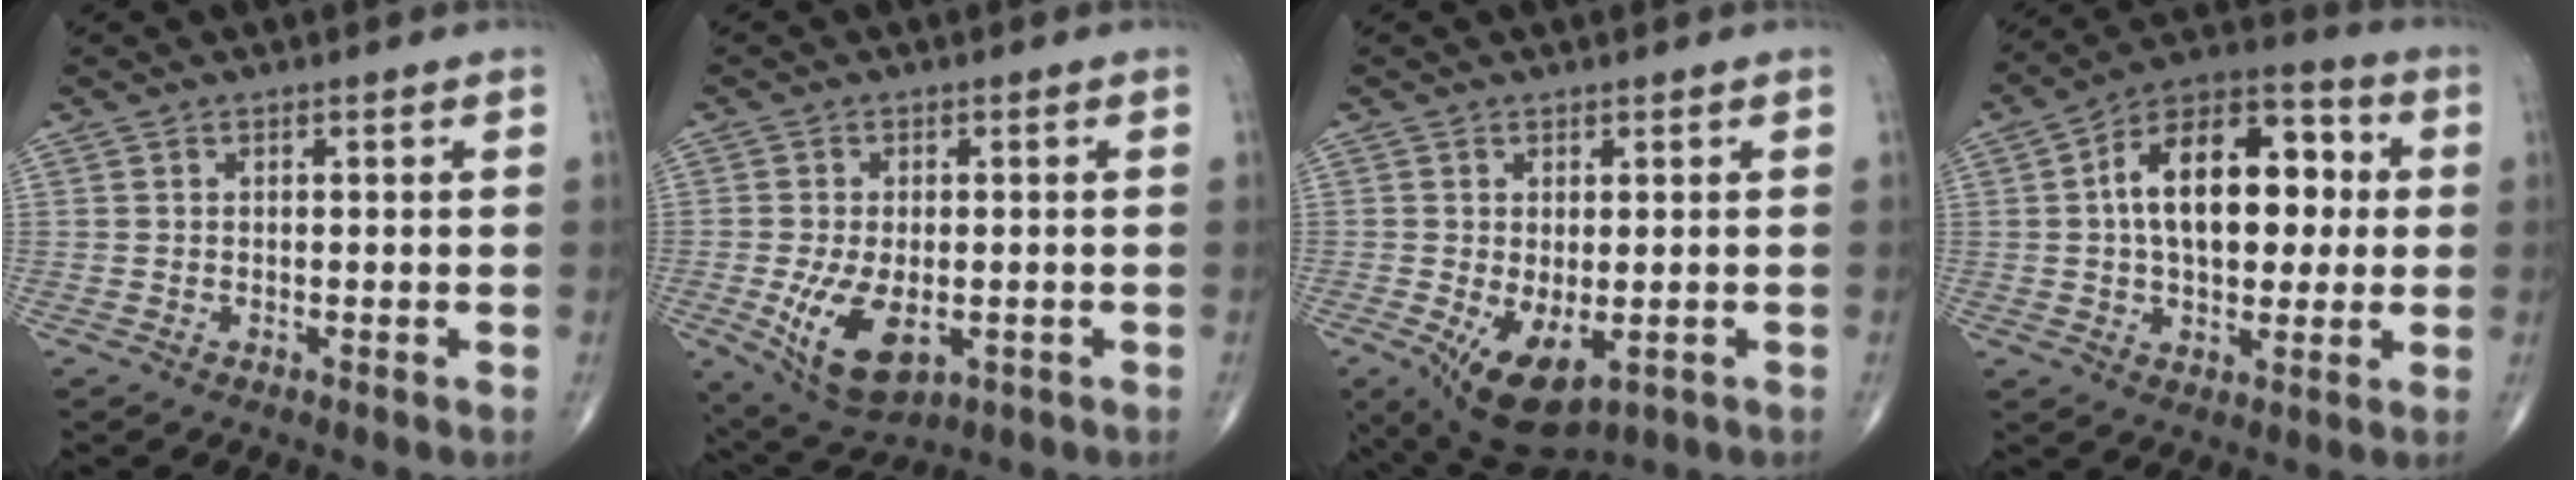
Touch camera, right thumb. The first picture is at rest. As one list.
[{"total": 10.3, "force": [-2.4, 5.6, 8.3], "torque": [-0.144, -0.011, -0.025]}, {"total": 8.5, "force": [-2.3, 4.2, 7.0], "torque": [-0.105, -0.014, -0.018]}, {"total": 19.0, "force": [2.3, 10.9, 15.4], "torque": [-0.211, 0.026, 0.029]}]